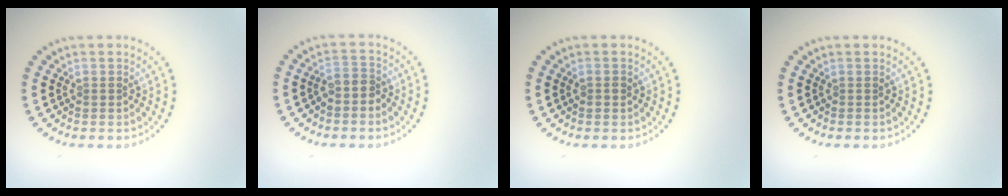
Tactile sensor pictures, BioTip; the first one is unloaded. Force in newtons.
{"total": 1.7, "press": 1.4, "slide": 0.9}
{"total": 0.8, "press": 0.8, "slide": 0.1}
{"total": 0.0}